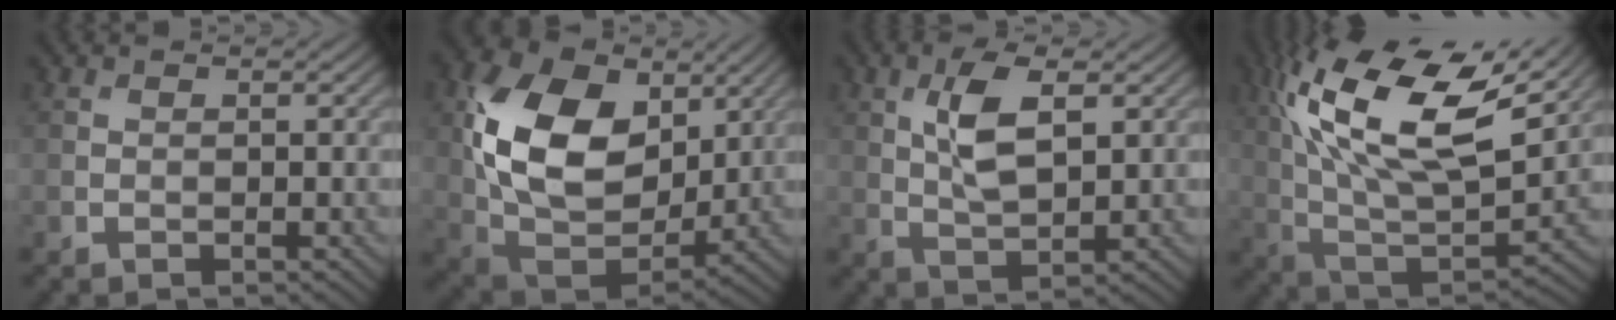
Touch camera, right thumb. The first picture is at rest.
{"total": 15.2, "force": [4.1, 10.3, 10.4], "torque": [-0.220, 0.007, 0.077]}
{"total": 6.5, "force": [1.8, 2.7, 5.6], "torque": [-0.118, 0.001, 0.037]}
{"total": 19.0, "force": [8.3, 7.9, 15.1], "torque": [-0.332, 0.026, 0.150]}